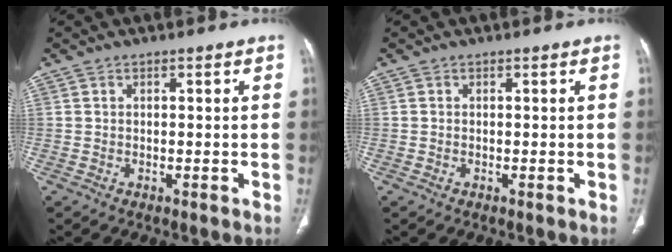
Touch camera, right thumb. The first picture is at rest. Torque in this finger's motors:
{"motor_torque": [1.16, 0.61, -0.03, -0.52, 0.01]}